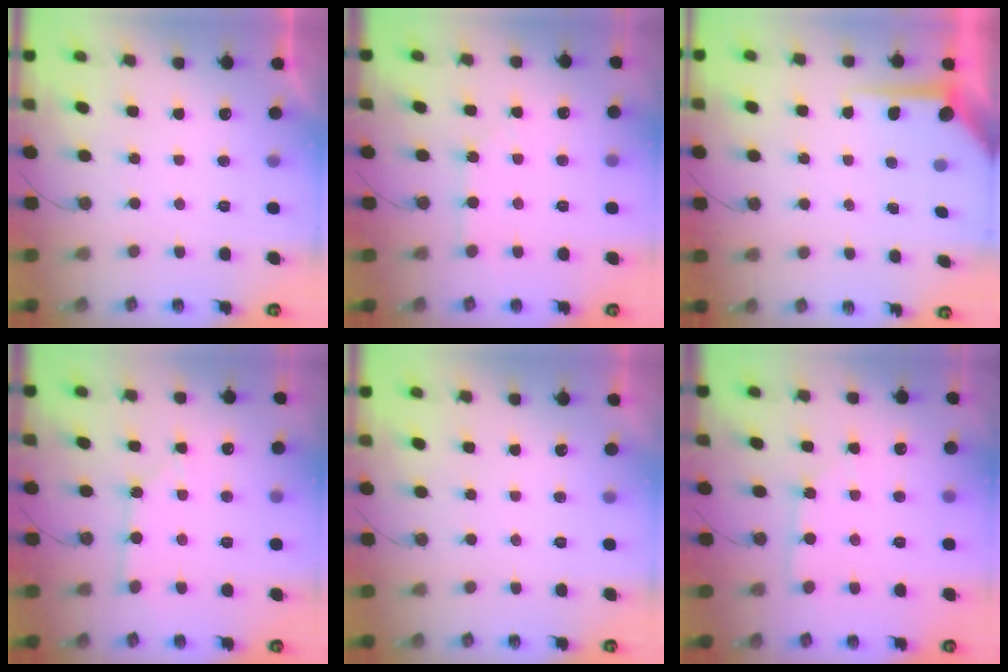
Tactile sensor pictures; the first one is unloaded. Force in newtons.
{"total": 2.6, "press": 2.6, "slide": 0.3}
{"total": 6.3, "press": 6.3, "slide": 0.3}
{"total": 2.7, "press": 2.7, "slide": 0.3}
{"total": 0.0}
{"total": 2.5, "press": 2.5, "slide": 0.2}